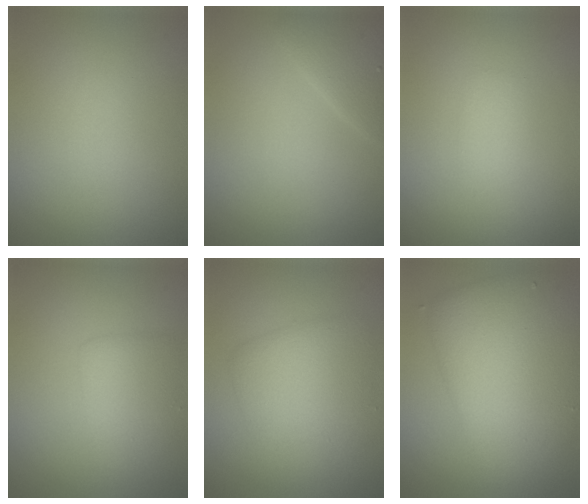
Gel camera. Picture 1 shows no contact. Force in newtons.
{"total": 2.6, "press": 2.6, "slide": 0.2}
{"total": 1.0, "press": 1.0, "slide": 0.0}
{"total": 2.8, "press": 2.8, "slide": 0.1}
{"total": 4.8, "press": 4.8, "slide": 0.3}
{"total": 8.6, "press": 8.6, "slide": 0.1}